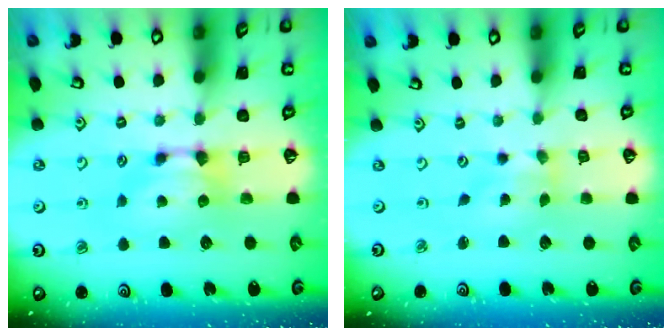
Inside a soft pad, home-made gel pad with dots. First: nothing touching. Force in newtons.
{"total": 2.0, "press": 1.7, "slide": 1.0}